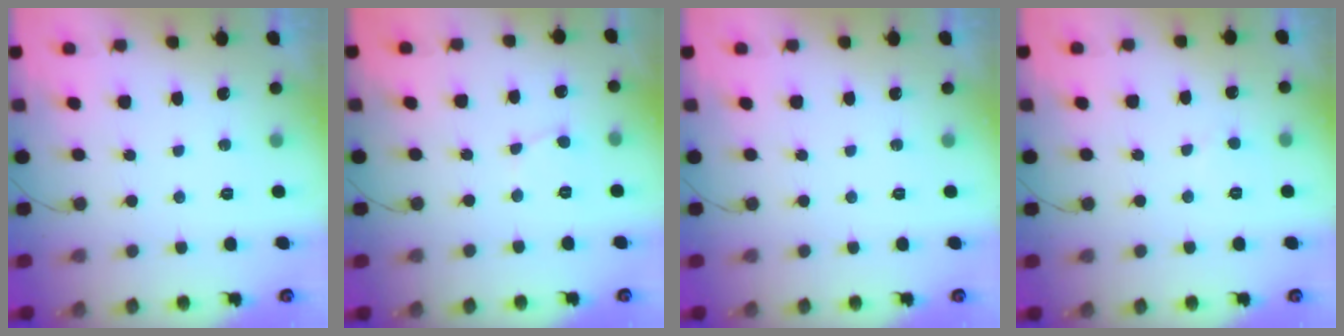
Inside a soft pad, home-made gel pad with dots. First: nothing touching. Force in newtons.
{"total": 2.2, "press": 2.2, "slide": 0.2}
{"total": 0.0}
{"total": 1.1, "press": 1.1, "slide": 0.1}